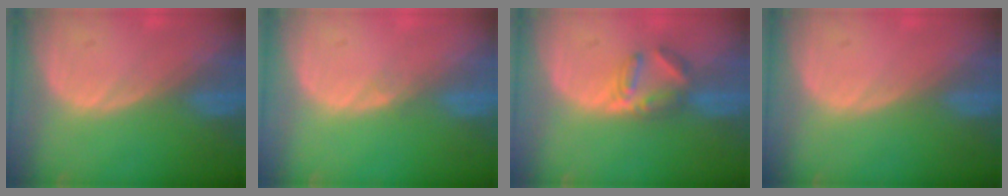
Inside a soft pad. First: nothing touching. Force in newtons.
{"total": 0.7, "press": 0.7, "slide": 0.1}
{"total": 4.4, "press": 4.3, "slide": 1.1}
{"total": 0.0}